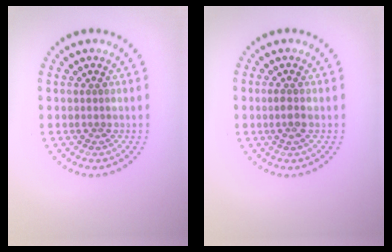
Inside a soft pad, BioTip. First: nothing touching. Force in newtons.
{"total": 1.4, "press": 1.3, "slide": 0.5}